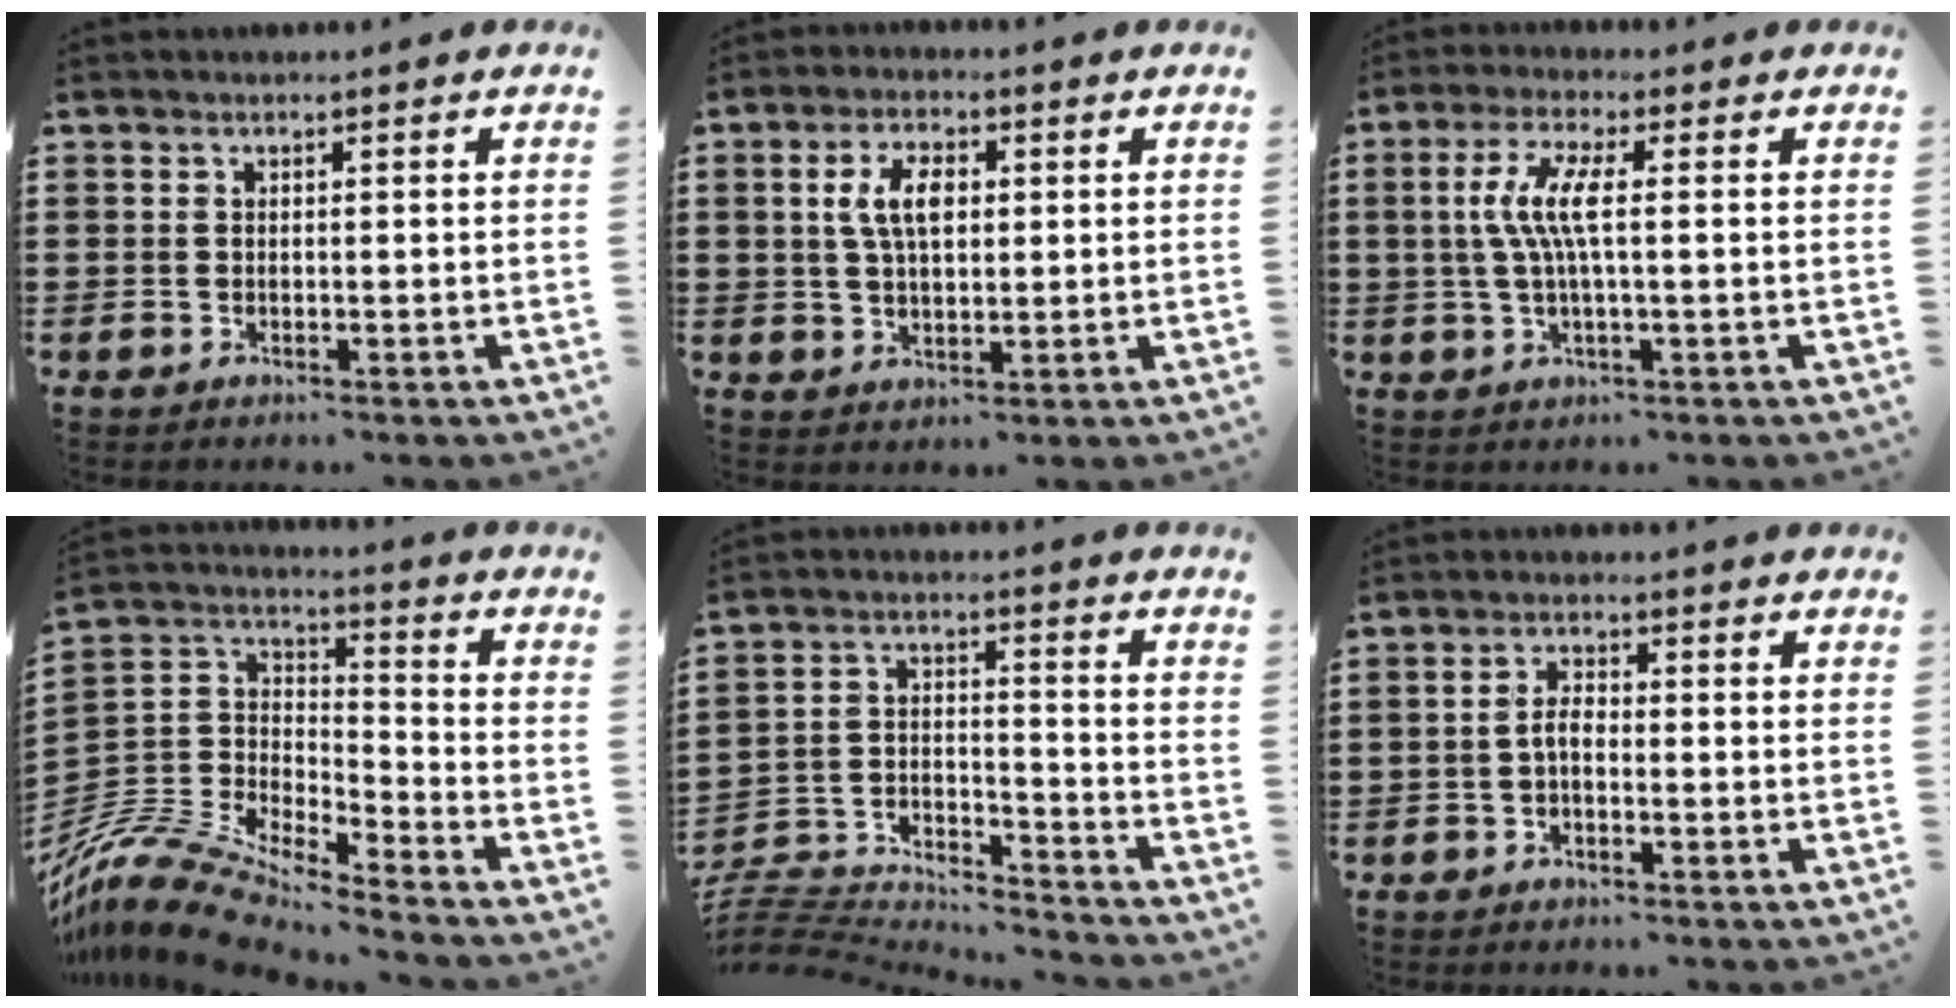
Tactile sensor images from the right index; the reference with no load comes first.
{"total": 6.0, "force": [1.3, 3.1, 4.9], "torque": [-0.106, 0.015, 0.020]}
{"total": 6.2, "force": [0.2, 1.1, 6.1], "torque": [-0.135, -0.009, -0.008]}
{"total": 11.3, "force": [-10.6, 1.7, 3.5], "torque": [-0.099, 0.010, -0.222]}
{"total": 5.8, "force": [-5.8, 0.5, 0.5], "torque": [-0.026, -0.012, -0.123]}
{"total": 2.6, "force": [-0.8, 1.2, 2.2], "torque": [-0.049, 0.002, -0.020]}